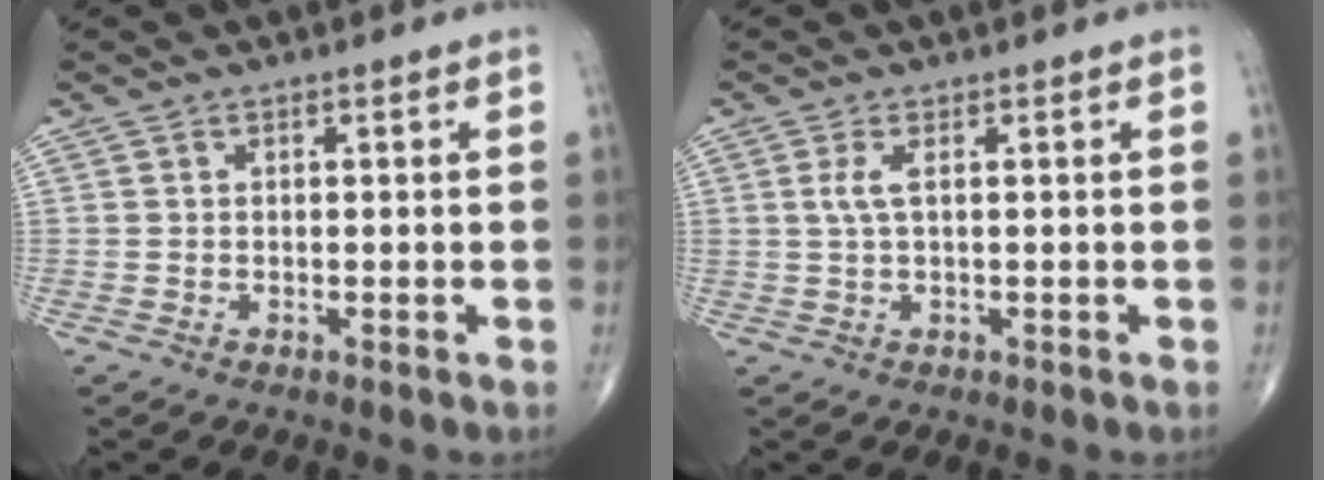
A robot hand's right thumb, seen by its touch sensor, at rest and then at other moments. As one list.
[{"total": 2.4, "force": [0.6, 0.5, 2.2], "torque": [-0.066, 0.006, 0.017]}]